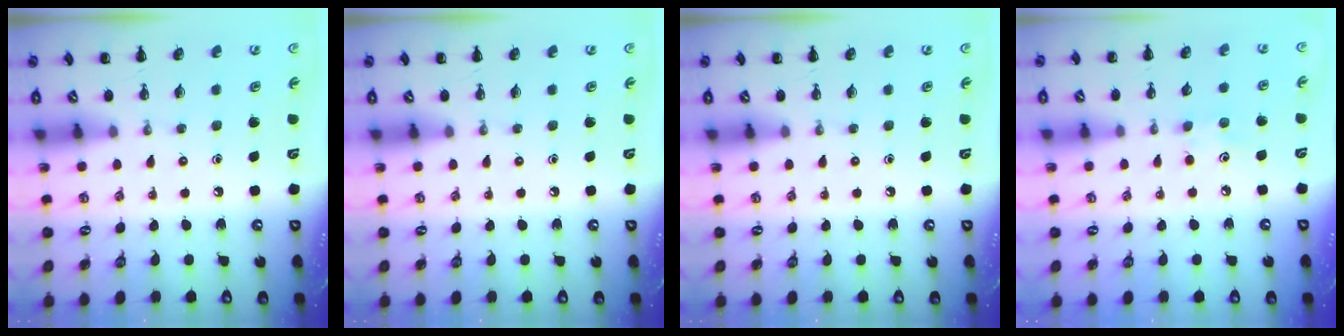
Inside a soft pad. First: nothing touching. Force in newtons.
{"total": 0.0}
{"total": 0.0}
{"total": 5.0, "press": 4.8, "slide": 1.5}